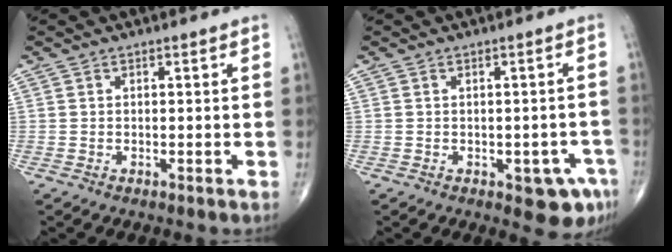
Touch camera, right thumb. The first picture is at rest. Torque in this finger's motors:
{"motor_torque": [0.74, 0.77, 0.44, -0.62, 0.13]}